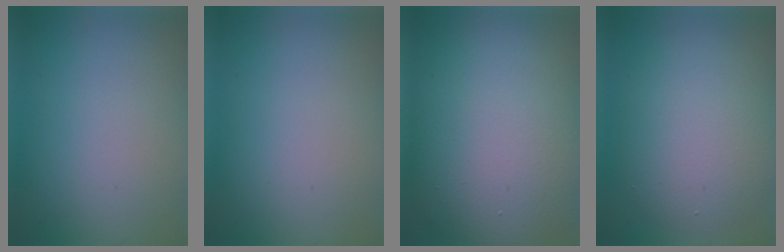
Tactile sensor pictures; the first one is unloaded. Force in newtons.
{"total": 0.0}
{"total": 14.5, "press": 14.5, "slide": 0.5}
{"total": 6.4, "press": 6.4, "slide": 0.2}